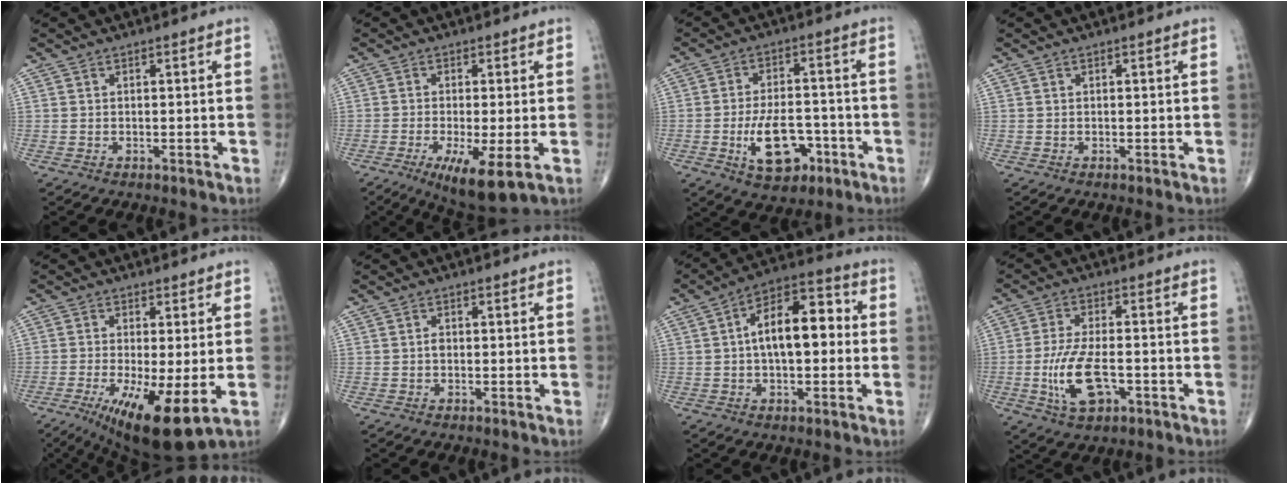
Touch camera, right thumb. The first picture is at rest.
{"total": 8.9, "force": [-3.1, 2.0, 8.1], "torque": [-0.142, -0.019, -0.049]}
{"total": 11.1, "force": [-4.2, 6.2, 8.2], "torque": [-0.119, 0.021, -0.062]}
{"total": 0.0}
{"total": 13.2, "force": [-4.0, 3.4, 12.2], "torque": [-0.213, -0.025, -0.055]}
{"total": 0.9, "force": [-0.2, 0.6, 0.6], "torque": [-0.009, 0.002, -0.006]}
{"total": 13.5, "force": [0.8, 6.9, 11.6], "torque": [-0.167, 0.038, 0.001]}
{"total": 10.3, "force": [-2.9, 4.7, 8.7], "torque": [-0.176, 0.007, -0.051]}